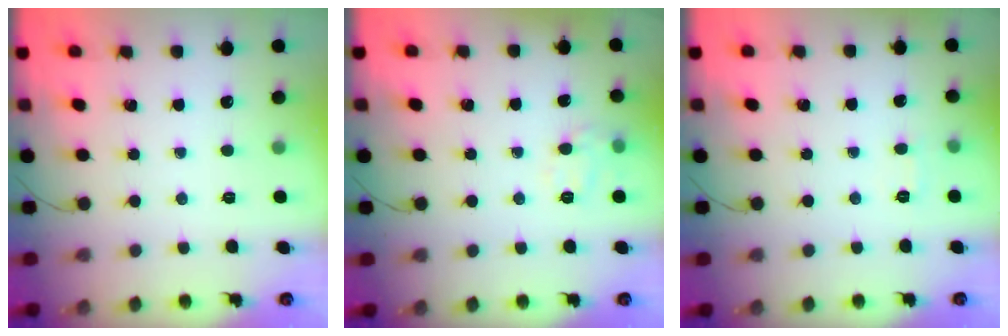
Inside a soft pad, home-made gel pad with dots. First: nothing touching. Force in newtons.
{"total": 8.2, "press": 8.2, "slide": 1.0}
{"total": 4.5, "press": 4.4, "slide": 1.1}